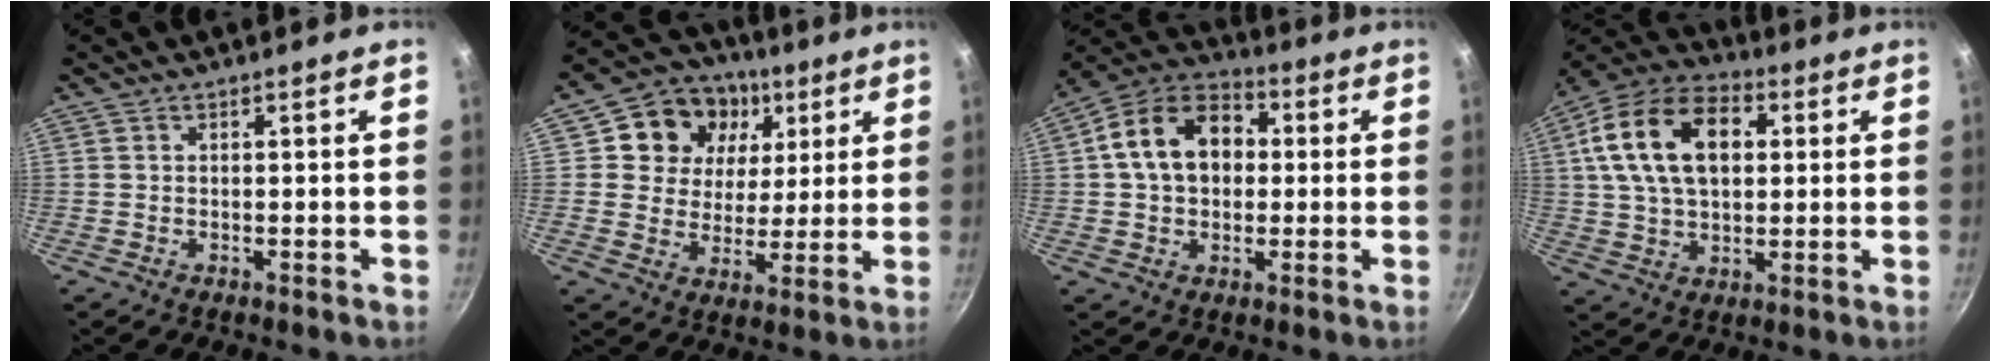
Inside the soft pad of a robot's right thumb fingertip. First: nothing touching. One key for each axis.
{"total": 14.6, "fx": 5.2, "fy": 12.3, "fz": 5.9, "tx": -0.074, "ty": -0.006, "tz": 0.076}
{"total": 14.6, "fx": 1.8, "fy": 10.9, "fz": 9.6, "tx": -0.129, "ty": 0.030, "tz": 0.012}
{"total": 18.6, "fx": 4.3, "fy": 11.9, "fz": 13.7, "tx": -0.226, "ty": 0.017, "tz": 0.062}